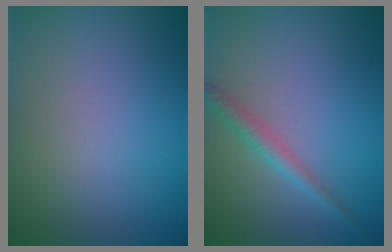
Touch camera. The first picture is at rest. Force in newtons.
{"total": 1.9, "press": 1.9, "slide": 0.1}